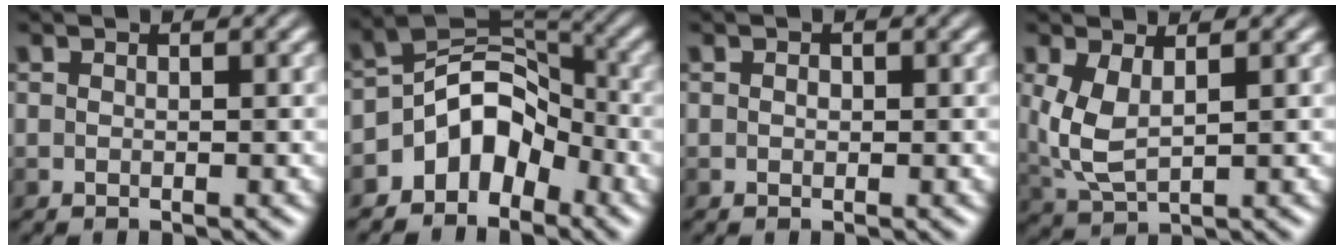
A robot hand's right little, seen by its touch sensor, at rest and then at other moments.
{"total": 5.6, "force": [-3.2, 3.6, 2.9], "torque": [-0.029, 0.019, -0.065]}
{"total": 1.3, "force": [0.5, 1.0, 0.7], "torque": [-0.002, 0.010, -0.006]}
{"total": 3.9, "force": [0.9, 1.9, 3.3], "torque": [-0.088, 0.002, 0.028]}